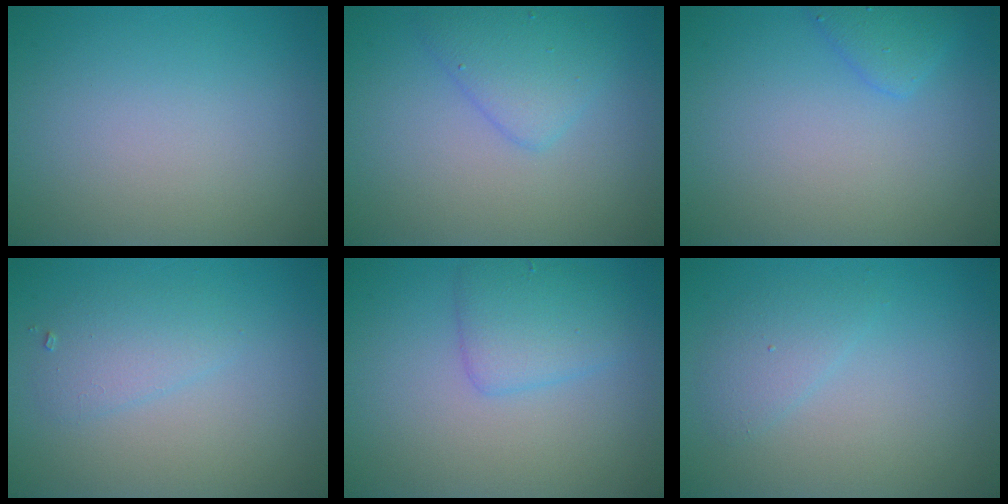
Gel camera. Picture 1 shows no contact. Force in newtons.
{"total": 2.9, "press": 2.9, "slide": 0.1}
{"total": 1.7, "press": 1.7, "slide": 0.1}
{"total": 2.0, "press": 2.0, "slide": 0.1}
{"total": 2.9, "press": 2.9, "slide": 0.0}
{"total": 1.7, "press": 1.7, "slide": 0.2}